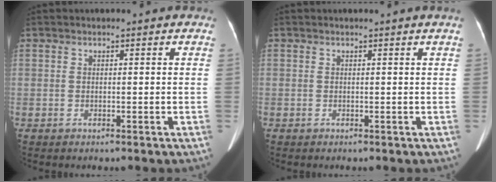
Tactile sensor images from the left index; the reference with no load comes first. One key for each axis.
{"total": 0.0}